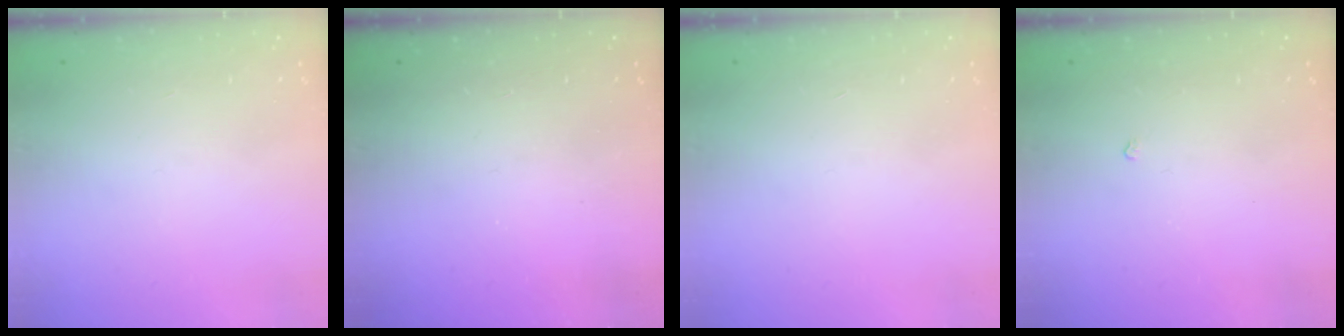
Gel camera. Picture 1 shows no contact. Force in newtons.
{"total": 0.0}
{"total": 0.0}
{"total": 1.7, "press": 1.7, "slide": 0.3}